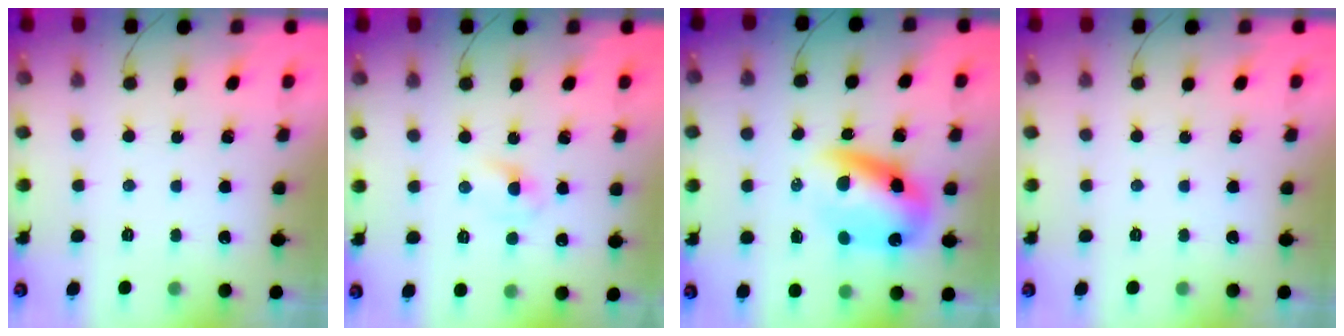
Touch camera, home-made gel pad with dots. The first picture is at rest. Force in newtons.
{"total": 3.0, "press": 2.7, "slide": 1.2}
{"total": 9.6, "press": 9.3, "slide": 2.1}
{"total": 0.0}